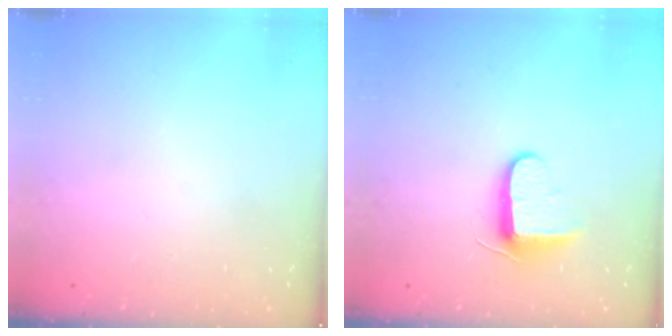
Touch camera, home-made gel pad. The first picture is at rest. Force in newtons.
{"total": 9.1, "press": 9.0, "slide": 1.0}